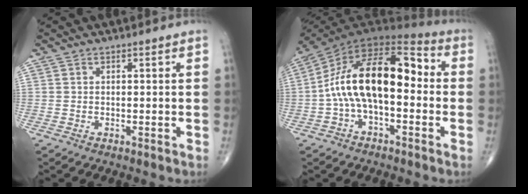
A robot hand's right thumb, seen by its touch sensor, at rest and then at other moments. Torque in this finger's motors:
{"motor_torque": [2.26, 2.35, 2.02, -0.38, 0.25]}